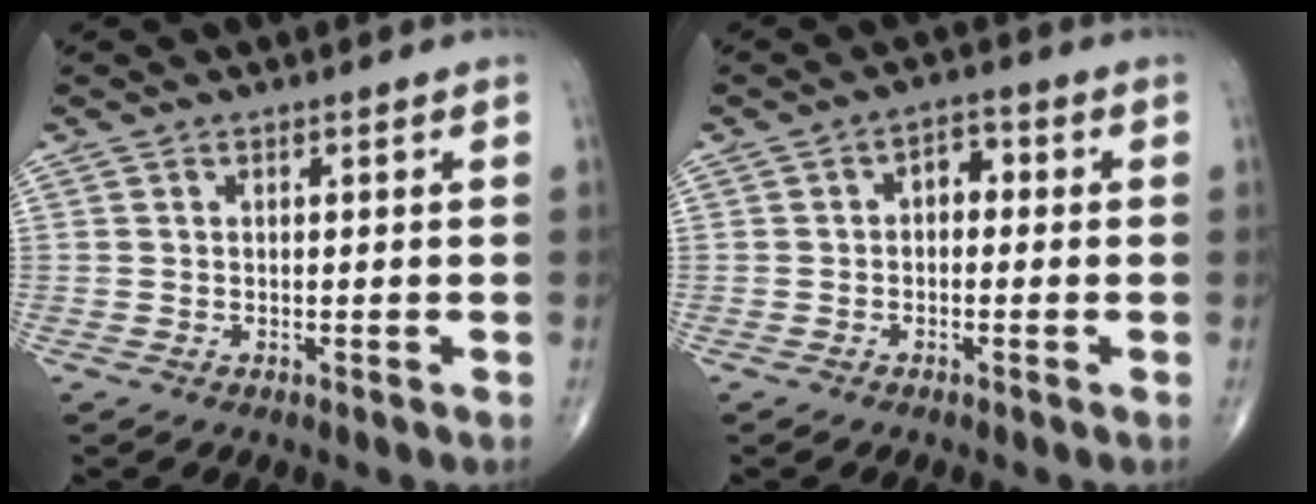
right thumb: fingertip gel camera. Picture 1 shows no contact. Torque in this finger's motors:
{"motor_torque": [-0.29, -0.18, -0.08, -0.07, -0.05]}